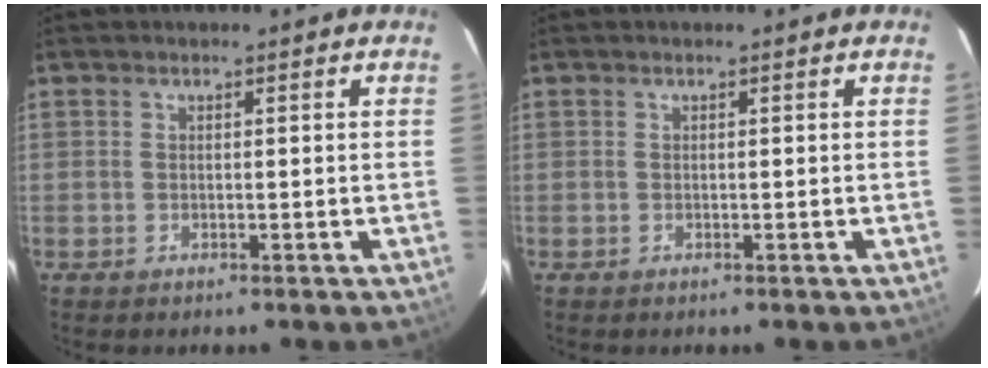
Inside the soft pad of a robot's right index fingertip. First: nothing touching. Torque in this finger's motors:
{"motor_torque": [0.00, 0.00, 0.02, 0.01]}